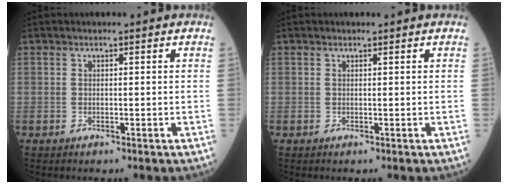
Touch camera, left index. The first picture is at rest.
{"total": 0.0}